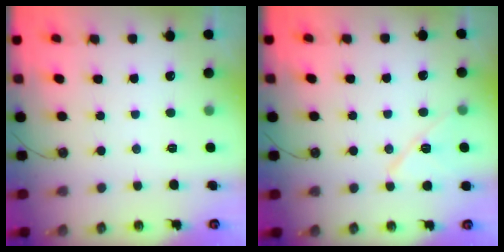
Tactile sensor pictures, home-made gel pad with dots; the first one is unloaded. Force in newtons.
{"total": 10.6, "press": 10.6, "slide": 1.1}